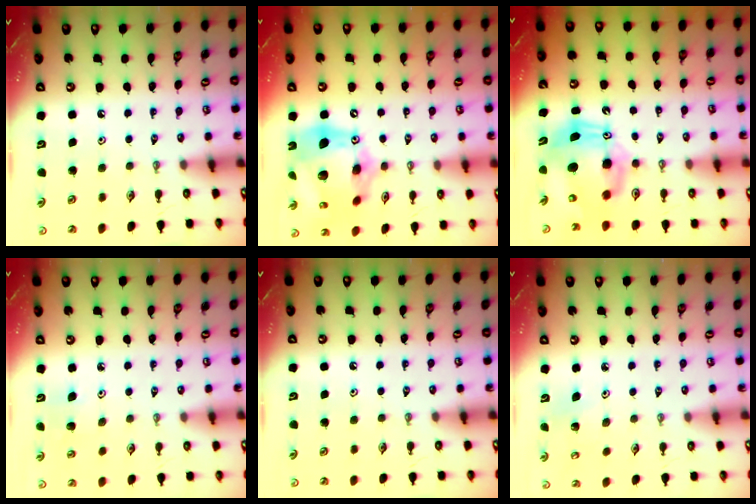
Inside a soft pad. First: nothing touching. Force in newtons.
{"total": 21.6, "press": 21.5, "slide": 2.3}
{"total": 12.5, "press": 12.3, "slide": 2.4}
{"total": 5.0, "press": 4.6, "slide": 1.7}
{"total": 0.0}
{"total": 3.0, "press": 2.9, "slide": 0.5}